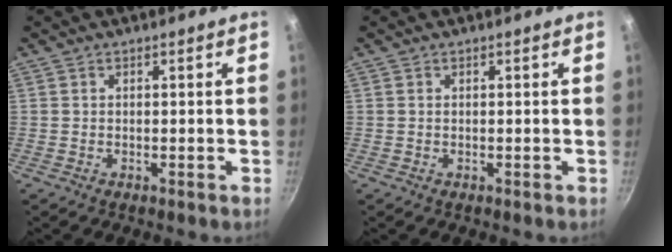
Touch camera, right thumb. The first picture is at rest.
{"total": 0.0}